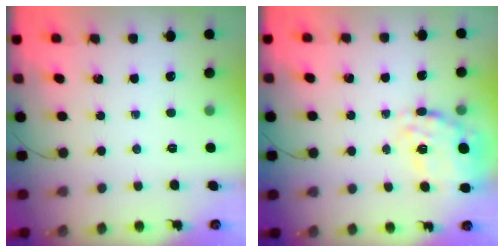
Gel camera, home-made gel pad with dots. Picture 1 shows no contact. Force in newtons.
{"total": 20.3, "press": 19.9, "slide": 4.0}